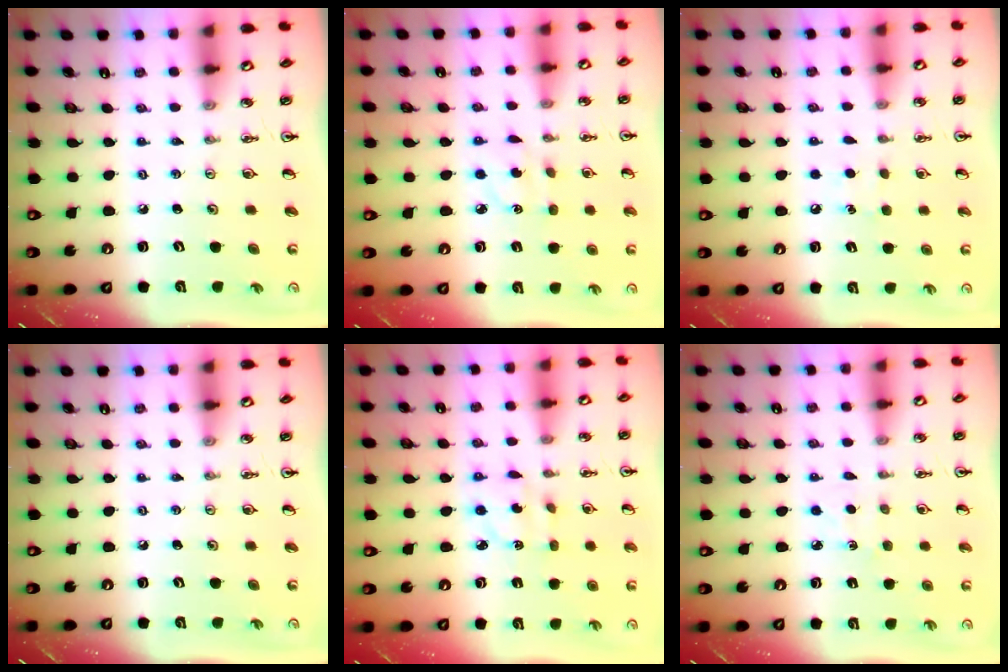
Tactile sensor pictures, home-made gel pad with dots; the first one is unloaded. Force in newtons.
{"total": 3.1, "press": 3.0, "slide": 0.8}
{"total": 6.6, "press": 6.5, "slide": 0.8}
{"total": 0.0}
{"total": 3.5, "press": 3.5, "slide": 0.2}
{"total": 3.0, "press": 3.0, "slide": 0.3}